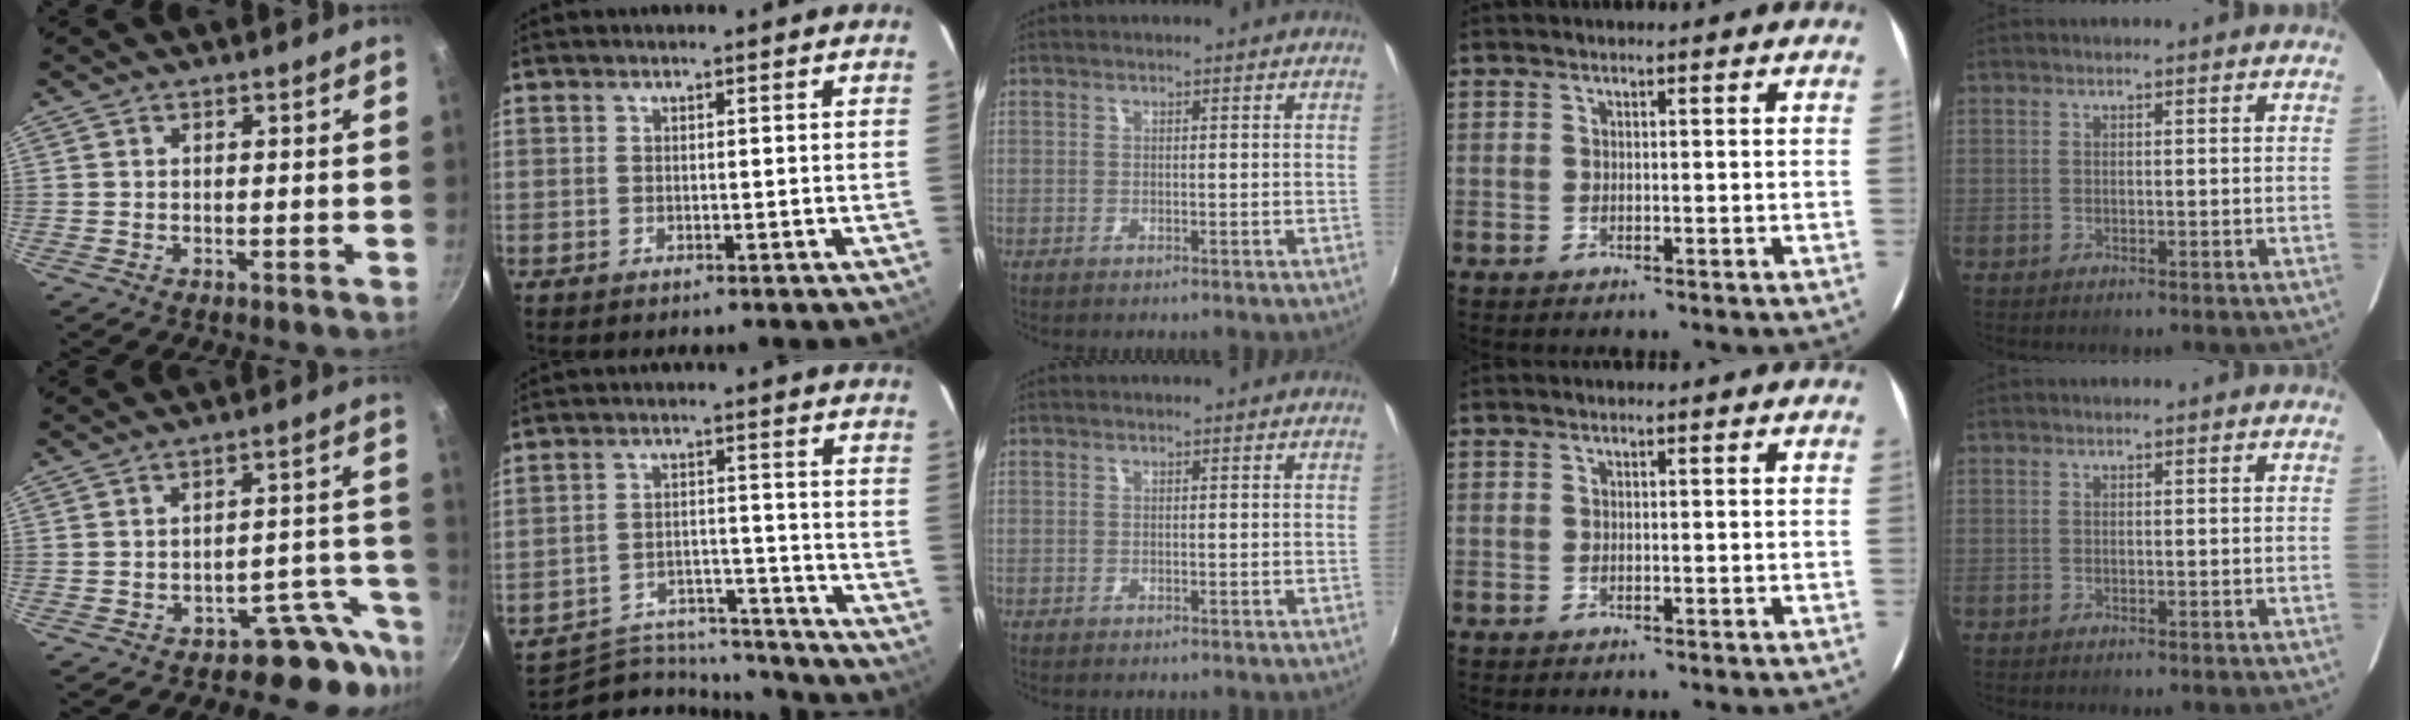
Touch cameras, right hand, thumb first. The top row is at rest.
{"thumb": {"total": 7.9, "force": [-6.7, 3.9, 1.6], "torque": [0.059, 0.084, -0.099]}, "index": {"total": 13.9, "force": [-13.3, 3.5, 2.2], "torque": [-0.054, 0.022, -0.191]}}